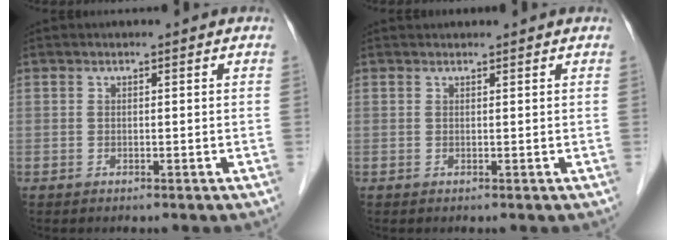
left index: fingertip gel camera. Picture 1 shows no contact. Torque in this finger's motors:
{"motor_torque": [0.12, 0.03, -0.02, -0.01]}